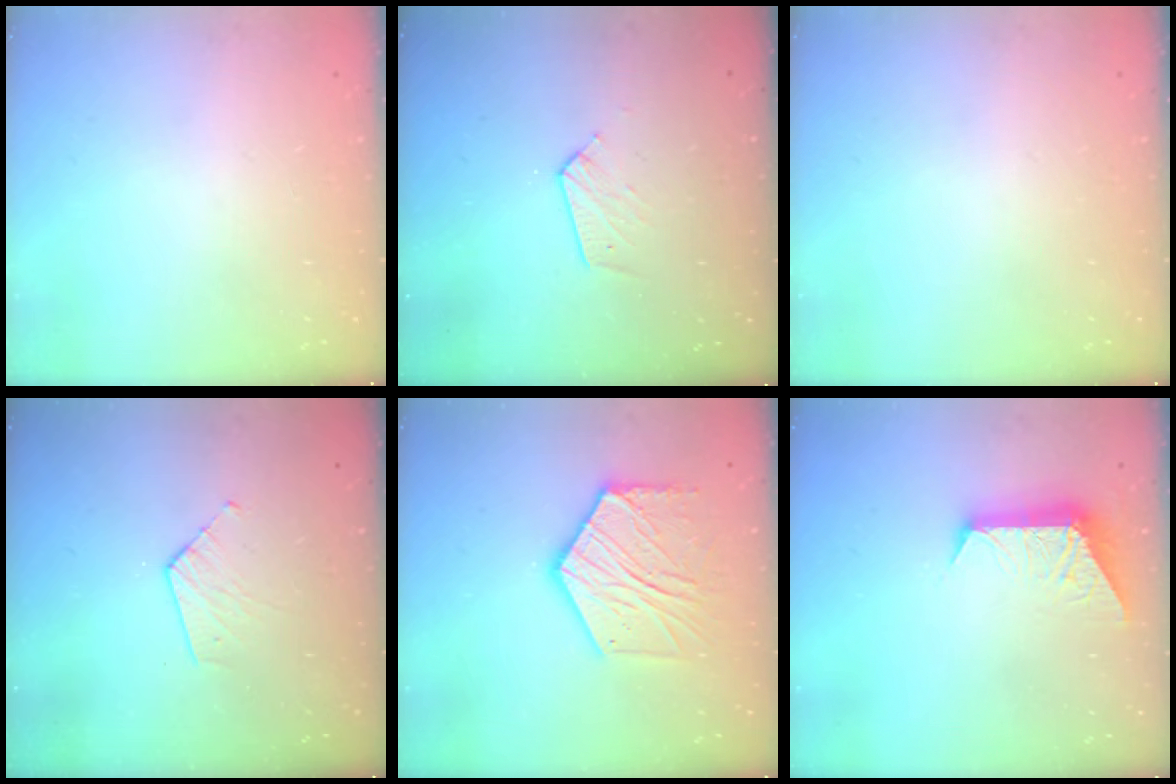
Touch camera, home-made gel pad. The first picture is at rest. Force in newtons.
{"total": 5.5, "press": 5.5, "slide": 0.5}
{"total": 0.0}
{"total": 4.2, "press": 4.2, "slide": 0.3}
{"total": 16.6, "press": 16.6, "slide": 1.1}
{"total": 10.7, "press": 10.7, "slide": 0.6}